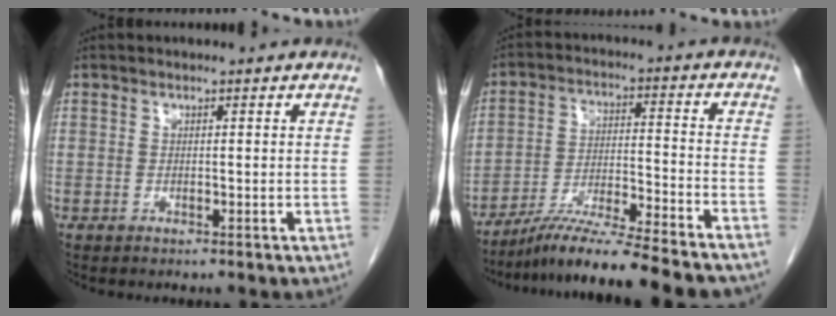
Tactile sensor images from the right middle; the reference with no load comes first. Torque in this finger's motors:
{"motor_torque": [1.16, -0.98, 0.47, 0.11]}